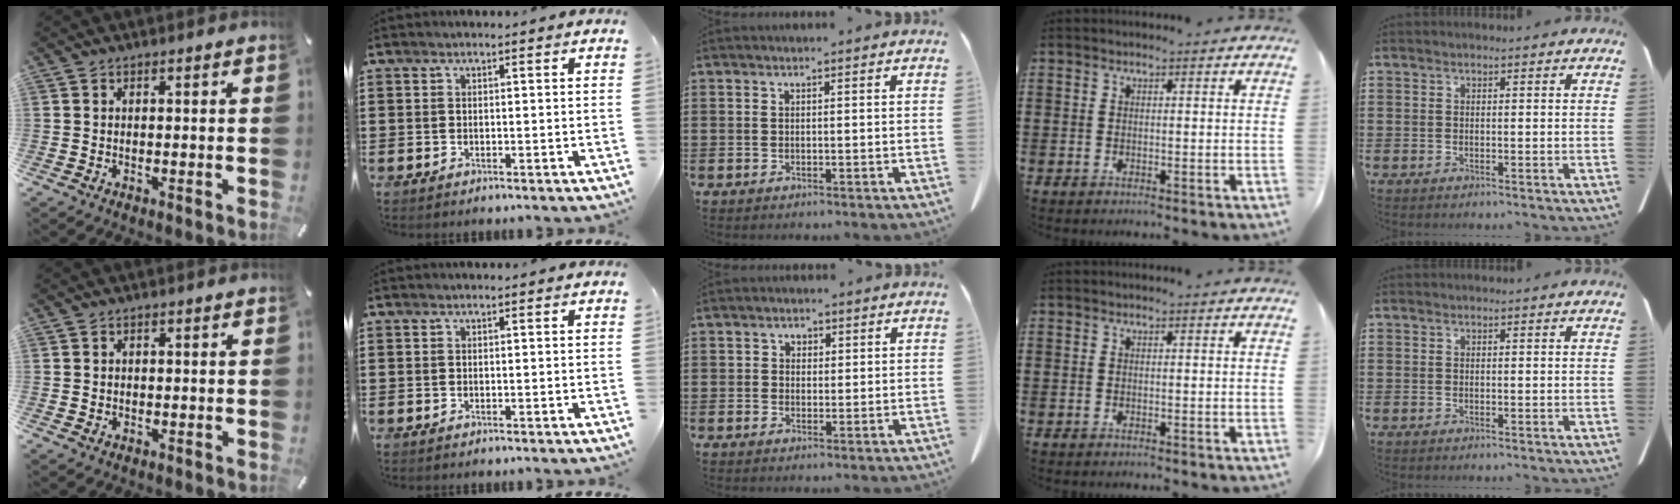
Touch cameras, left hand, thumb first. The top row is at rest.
{"thumb": {"total": 0.8, "force": [0.0, 0.7, 0.2], "torque": [-0.004, 0.005, -0.001]}, "middle": {"total": 1.4, "force": [0.6, 1.2, 0.3], "torque": [-0.011, 0.007, 0.010]}}